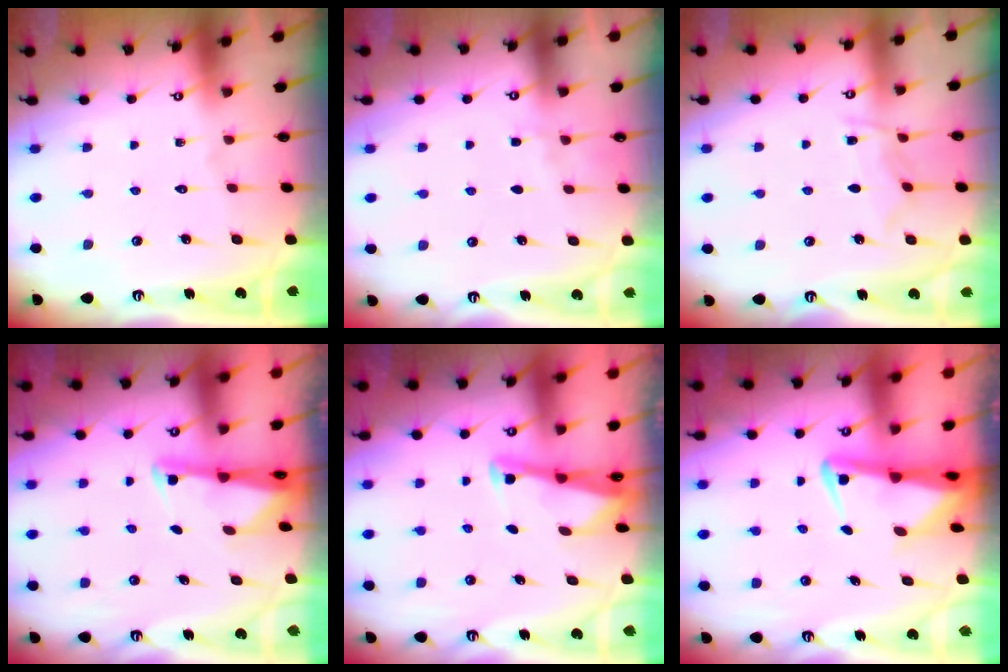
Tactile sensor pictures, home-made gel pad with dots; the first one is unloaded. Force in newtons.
{"total": 2.8, "press": 2.8, "slide": 0.5}
{"total": 5.8, "press": 5.7, "slide": 0.7}
{"total": 1.9, "press": 1.9, "slide": 0.3}
{"total": 2.5, "press": 2.5, "slide": 0.1}
{"total": 3.6, "press": 3.5, "slide": 0.8}